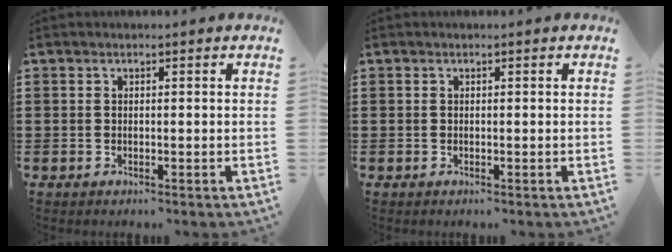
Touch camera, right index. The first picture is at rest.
{"total": 0.0}